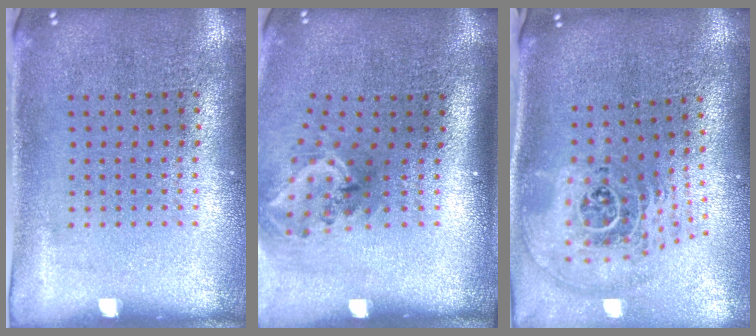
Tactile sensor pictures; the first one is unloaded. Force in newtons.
{"total": 2.1, "press": 1.3, "slide": 1.6}
{"total": 2.8, "press": 1.9, "slide": 2.0}